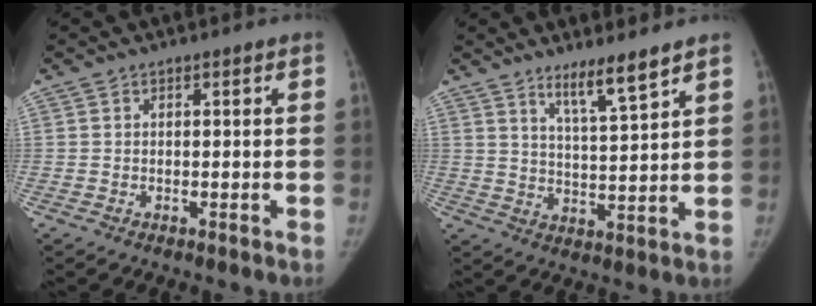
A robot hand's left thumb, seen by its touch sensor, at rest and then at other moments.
{"total": 6.8, "force": [5.2, 0.2, 4.4], "torque": [-0.075, -0.048, 0.094]}